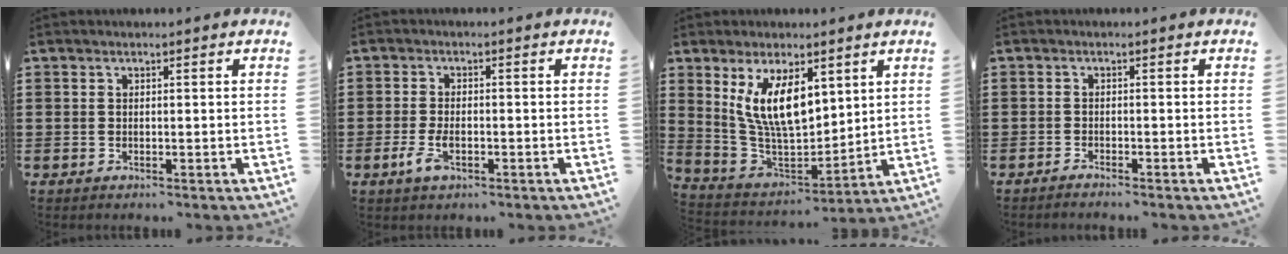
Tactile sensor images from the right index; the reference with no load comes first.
{"total": 3.6, "force": [-1.3, 1.6, 2.9], "torque": [-0.073, -0.007, -0.029]}
{"total": 10.9, "force": [4.7, 4.7, 8.6], "torque": [-0.191, -0.009, 0.087]}
{"total": 1.1, "force": [-1.1, 0.0, 0.1], "torque": [-0.004, 0.001, -0.023]}